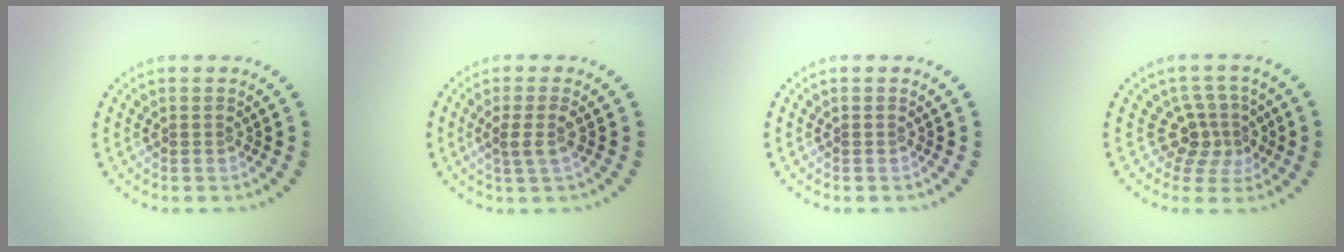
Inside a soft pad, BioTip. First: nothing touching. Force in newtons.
{"total": 1.8, "press": 1.5, "slide": 1.0}
{"total": 0.0}
{"total": 3.2, "press": 2.3, "slide": 2.3}